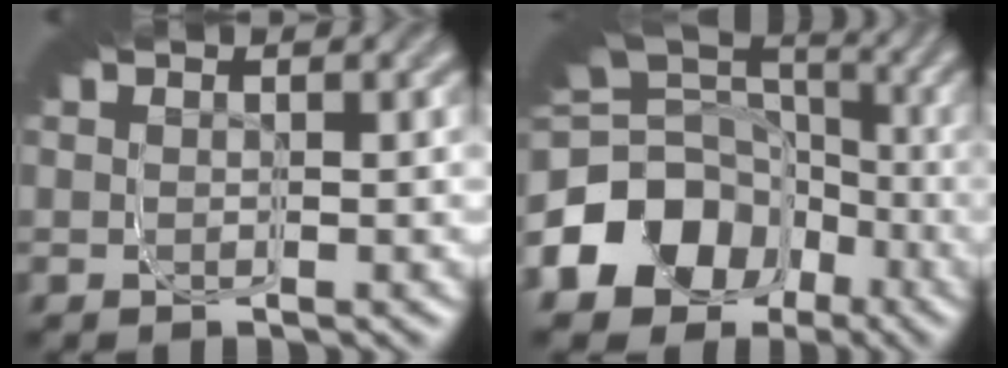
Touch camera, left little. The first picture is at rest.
{"total": 15.5, "force": [-3.2, 10.4, 11.0], "torque": [-0.167, -0.023, -0.050]}